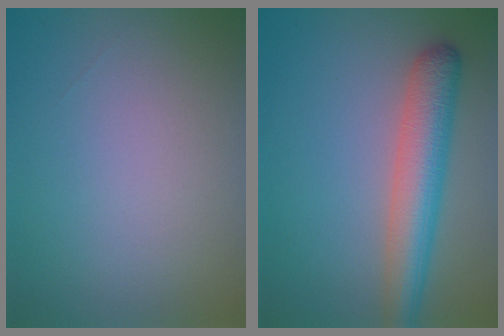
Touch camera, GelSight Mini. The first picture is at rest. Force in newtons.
{"total": 5.7, "press": 5.7, "slide": 0.2}